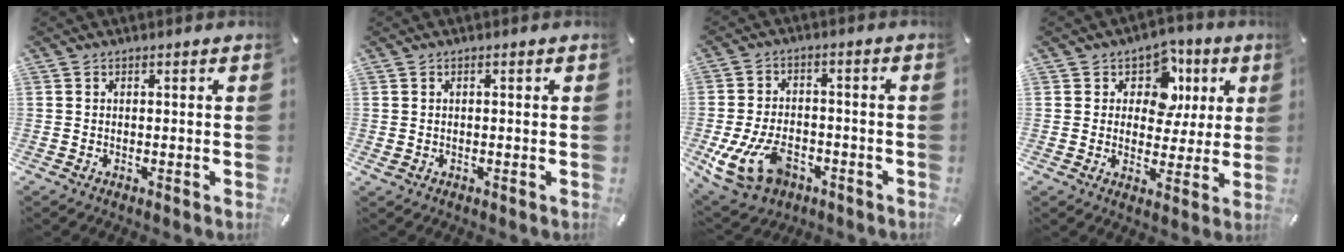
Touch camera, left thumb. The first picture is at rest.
{"total": 0.8, "force": [0.0, 0.6, 0.6], "torque": [-0.011, 0.003, -0.001]}
{"total": 13.3, "force": [-5.3, 9.1, 8.2], "torque": [-0.154, 0.028, -0.090]}
{"total": 10.3, "force": [3.7, 8.3, 4.8], "torque": [-0.067, -0.020, 0.065]}